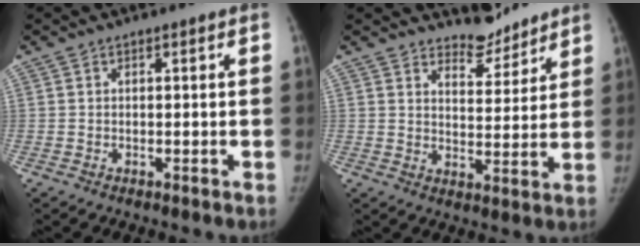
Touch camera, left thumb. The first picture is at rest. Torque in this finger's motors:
{"motor_torque": [0.96, -0.25, -0.21, -1.08, 0.05]}